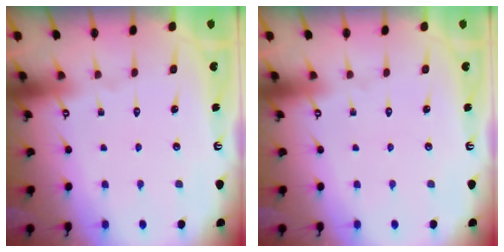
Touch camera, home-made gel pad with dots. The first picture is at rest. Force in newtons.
{"total": 0.0}